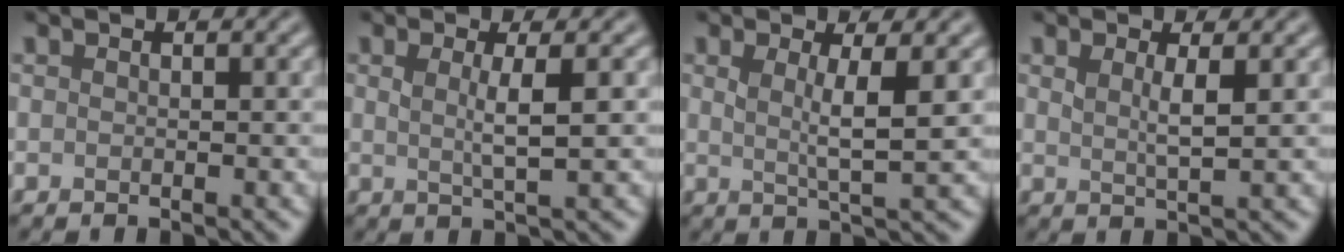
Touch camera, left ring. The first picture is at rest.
{"total": 2.7, "force": [0.5, 0.6, 2.6], "torque": [-0.044, -0.003, 0.008]}
{"total": 3.3, "force": [0.8, 0.8, 3.1], "torque": [-0.050, -0.007, 0.012]}
{"total": 1.9, "force": [0.8, 0.5, 1.7], "torque": [-0.031, -0.005, 0.015]}